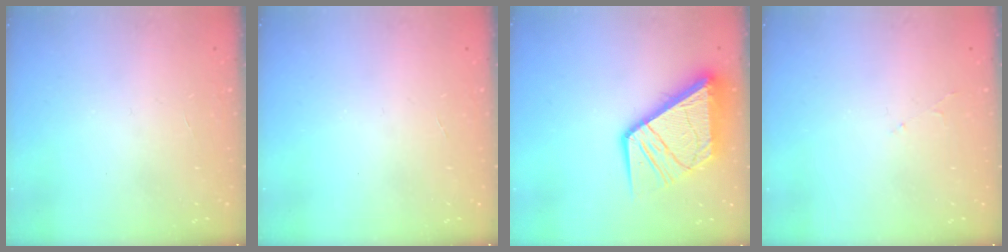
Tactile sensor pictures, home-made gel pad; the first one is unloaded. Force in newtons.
{"total": 0.0}
{"total": 16.5, "press": 16.4, "slide": 2.0}
{"total": 2.8, "press": 2.8, "slide": 0.5}